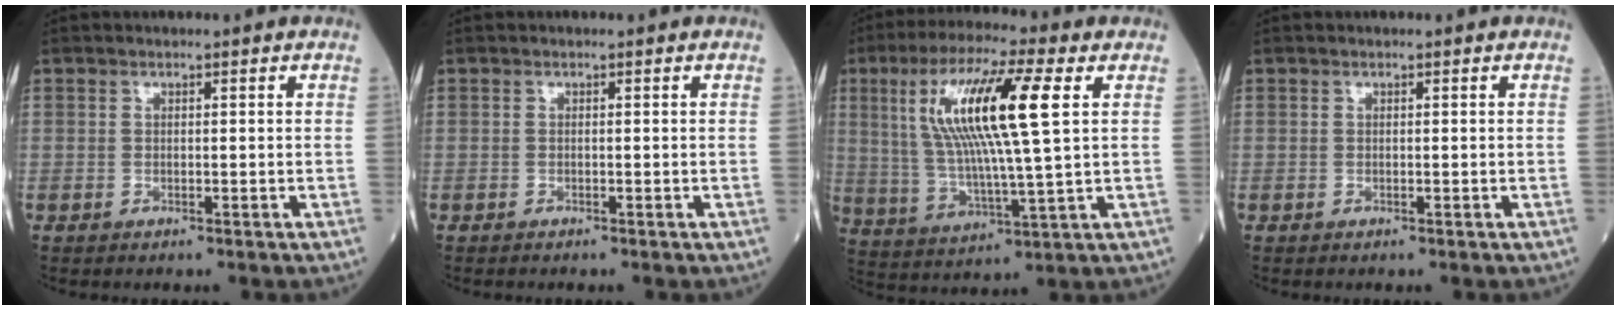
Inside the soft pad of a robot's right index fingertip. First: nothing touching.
{"total": 0.0}
{"total": 16.1, "force": [4.4, 1.1, 15.4], "torque": [-0.308, 0.012, 0.074]}
{"total": 0.0}